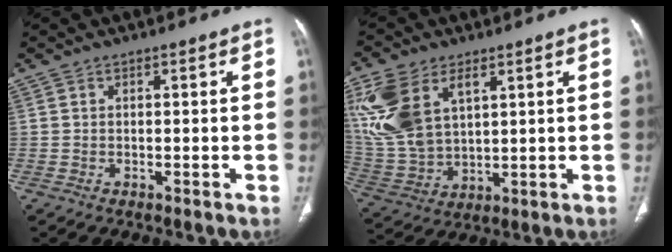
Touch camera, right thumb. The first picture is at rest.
{"total": 16.2, "force": [6.6, 9.6, 11.4], "torque": [-0.243, -0.012, 0.145]}